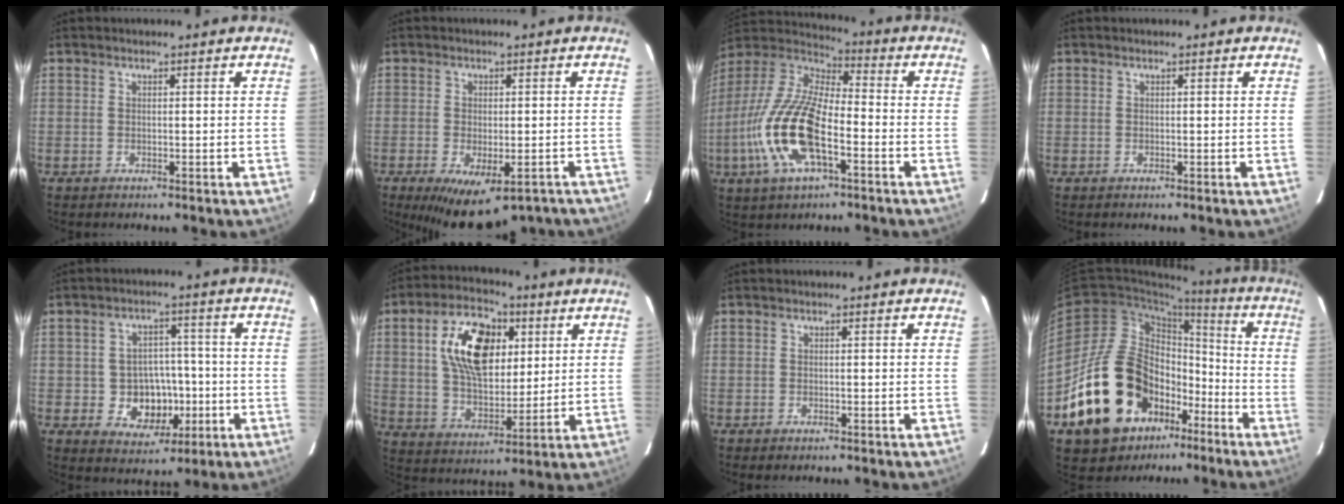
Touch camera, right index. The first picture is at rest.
{"total": 13.6, "force": [-9.2, 5.8, 8.3], "torque": [-0.159, -0.038, -0.126]}
{"total": 18.7, "force": [-6.3, 7.1, 16.2], "torque": [-0.340, -0.015, -0.128]}
{"total": 0.0}
{"total": 9.2, "force": [-2.3, 7.8, 4.4], "torque": [-0.091, 0.014, -0.017]}
{"total": 16.1, "force": [4.8, 9.5, 12.1], "torque": [-0.218, 0.020, 0.088]}
{"total": 0.8, "force": [-0.6, 0.3, 0.3], "torque": [-0.007, -0.002, -0.013]}
{"total": 22.3, "force": [-10.8, 14.5, 13.1], "torque": [-0.261, 0.011, -0.164]}